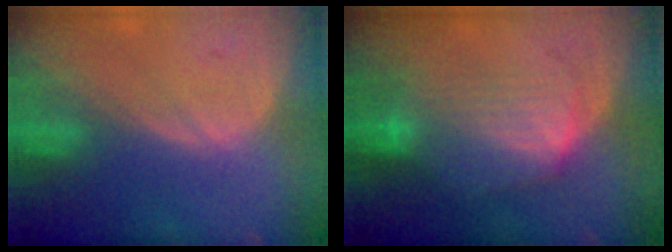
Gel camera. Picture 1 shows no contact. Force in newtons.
{"total": 7.5, "press": 7.4, "slide": 1.2}